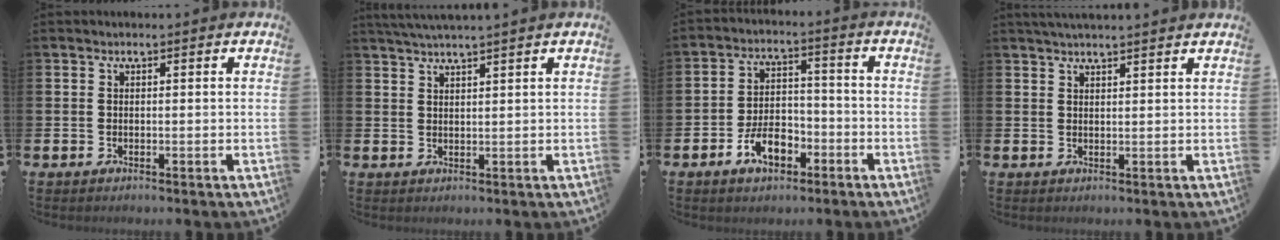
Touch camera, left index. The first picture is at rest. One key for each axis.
{"total": 2.5, "fx": 2.4, "fy": -0.5, "fz": 0.5, "tx": -0.016, "ty": -0.004, "tz": 0.046}
{"total": 6.1, "fx": -3.2, "fy": 3.4, "fz": 3.8, "tx": -0.050, "ty": 0.013, "tz": -0.063}
{"total": 2.3, "fx": 2.3, "fy": -0.2, "fz": 0.4, "tx": -0.007, "ty": -0.008, "tz": 0.042}